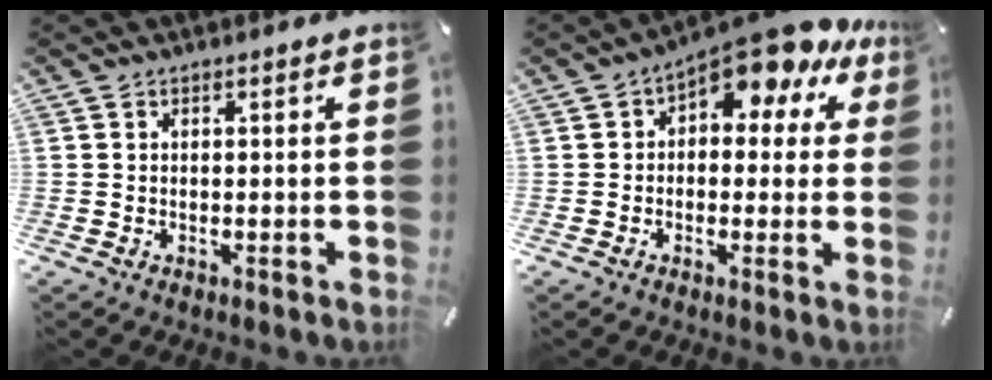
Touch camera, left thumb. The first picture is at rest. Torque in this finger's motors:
{"motor_torque": [2.30, 2.19, 0.59, -0.51, 0.09]}